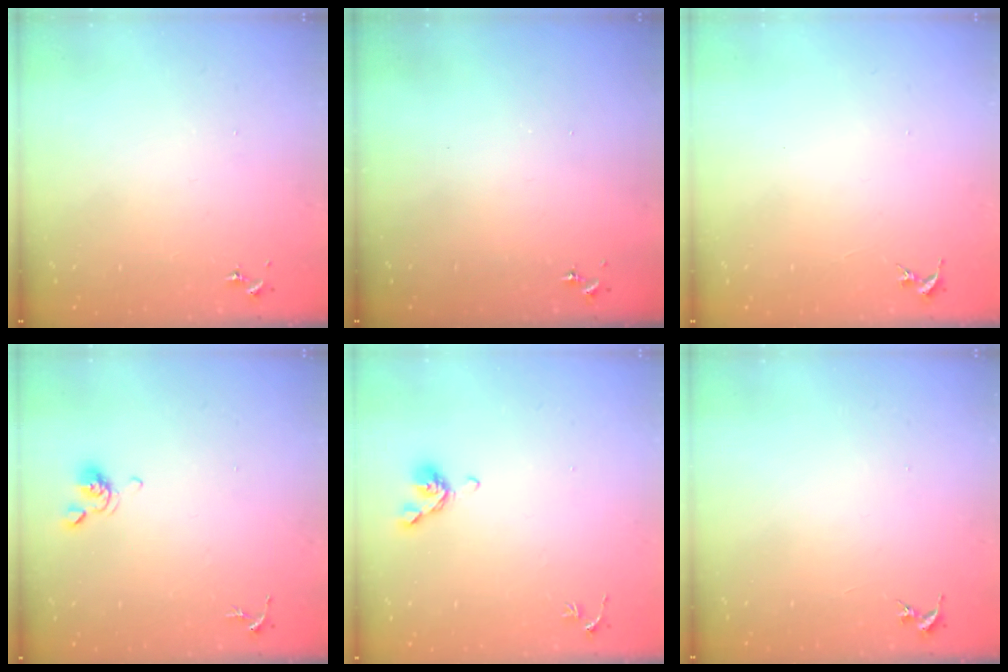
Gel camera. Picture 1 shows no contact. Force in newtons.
{"total": 0.0}
{"total": 0.0}
{"total": 6.0, "press": 5.9, "slide": 1.2}
{"total": 7.2, "press": 7.1, "slide": 1.2}
{"total": 0.0}